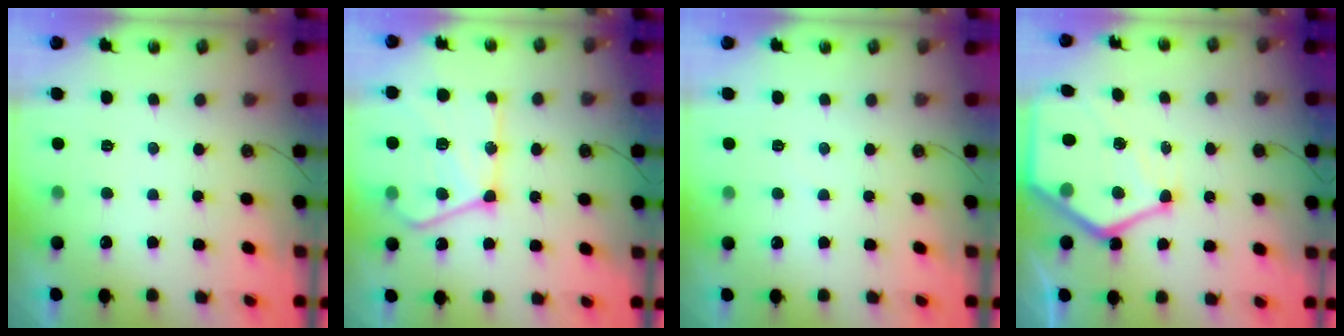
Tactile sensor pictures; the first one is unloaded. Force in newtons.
{"total": 22.3, "press": 22.2, "slide": 2.8}
{"total": 2.5, "press": 2.4, "slide": 0.4}
{"total": 17.1, "press": 17.0, "slide": 1.6}